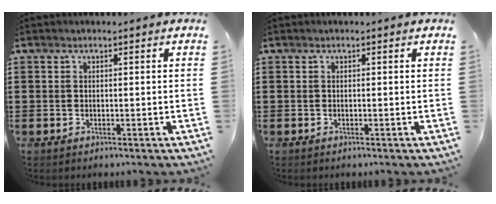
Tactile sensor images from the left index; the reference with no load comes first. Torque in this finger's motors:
{"motor_torque": [-0.02, -0.02, 0.00, 0.00]}